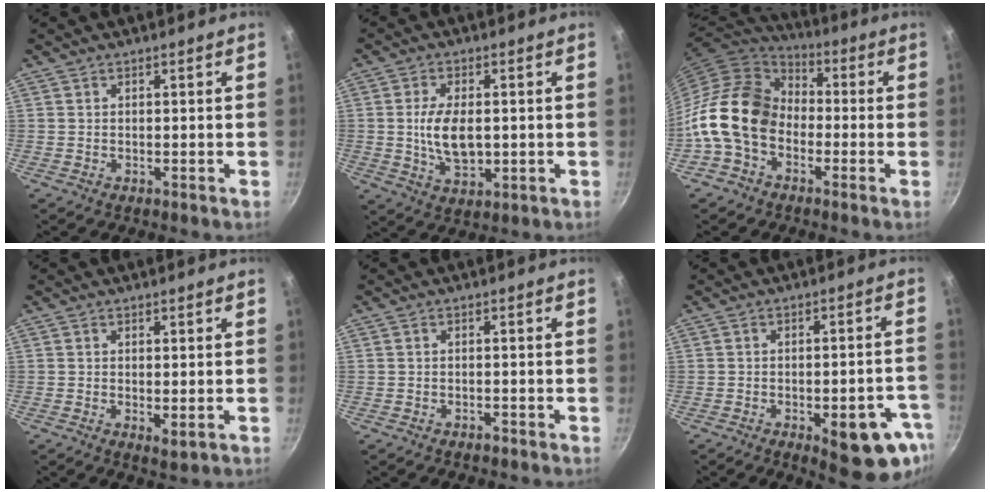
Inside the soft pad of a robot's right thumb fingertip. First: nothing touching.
{"total": 8.9, "force": [-0.1, 4.8, 7.5], "torque": [-0.130, -0.004, 0.003]}
{"total": 15.5, "force": [-3.5, 11.5, 9.8], "torque": [-0.148, 0.047, -0.089]}
{"total": 2.3, "force": [-0.1, 0.9, 2.1], "torque": [-0.035, -0.009, 0.000]}
{"total": 1.3, "force": [-0.9, 0.5, 0.7], "torque": [-0.014, 0.009, -0.014]}
{"total": 14.1, "force": [-5.9, 5.5, 11.5], "torque": [-0.102, 0.021, -0.071]}